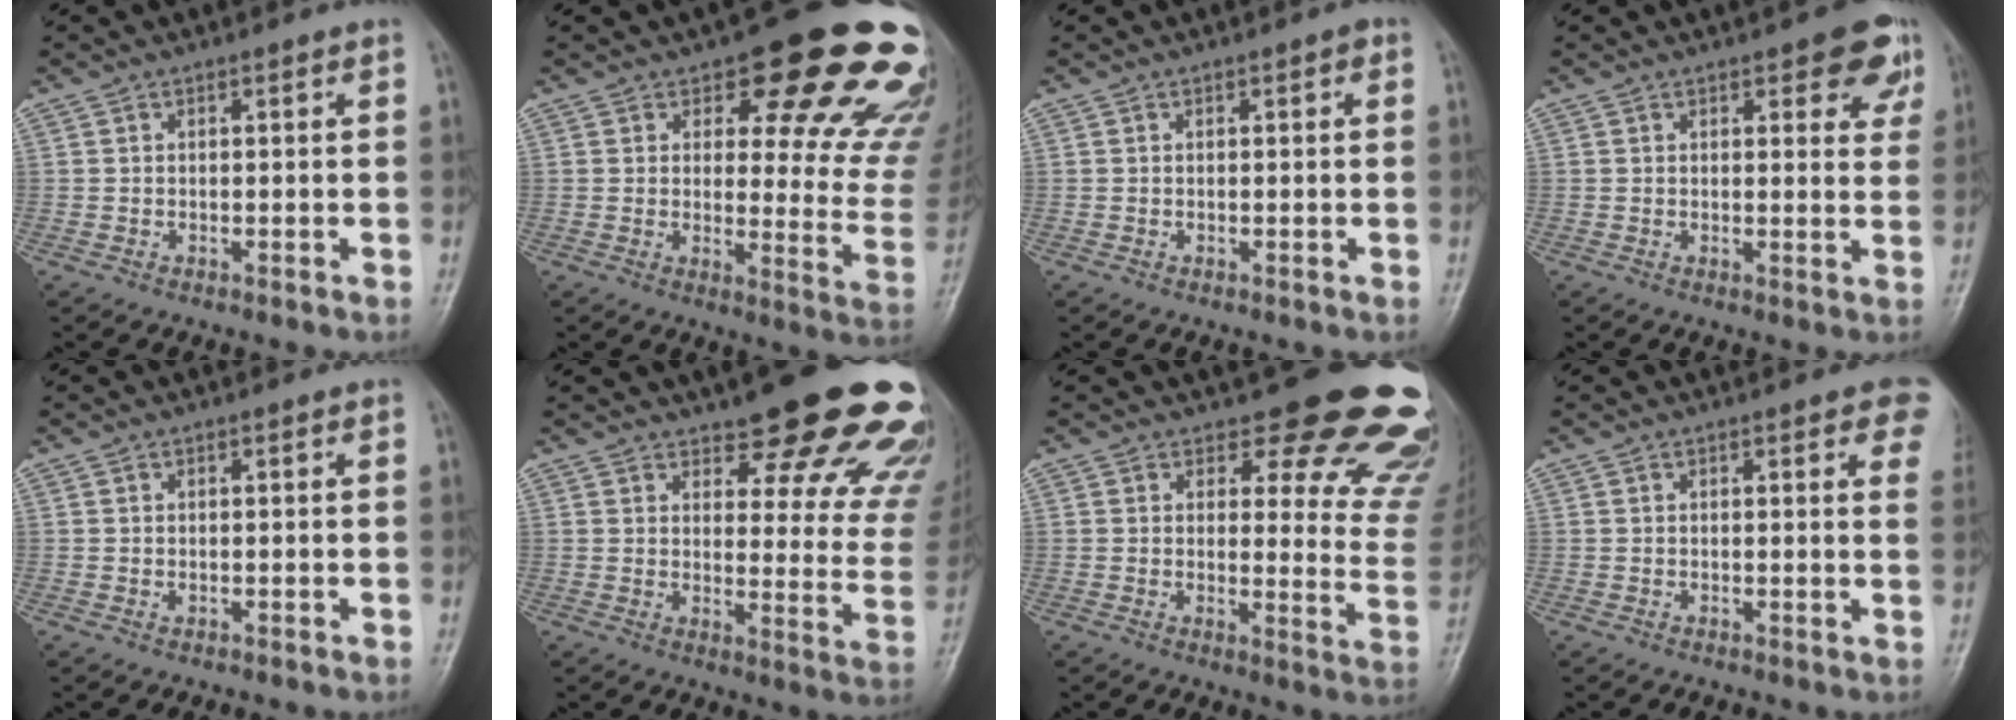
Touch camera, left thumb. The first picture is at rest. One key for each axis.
{"total": 21.6, "fx": 14.5, "fy": 8.2, "fz": 13.7, "tx": -0.114, "ty": -0.080, "tz": 0.167}
{"total": 0.9, "fx": 0.4, "fy": 0.4, "fz": 0.7, "tx": -0.006, "ty": 0.002, "tz": 0.001}
{"total": 7.4, "fx": 4.2, "fy": 3.1, "fz": 5.2, "tx": -0.024, "ty": -0.014, "tz": 0.044}
{"total": 0.7, "fx": 0.3, "fy": 0.4, "fz": 0.5, "tx": -0.004, "ty": 0.000, "tz": 0.003}
{"total": 21.9, "fx": 16.6, "fy": 6.6, "fz": 12.6, "tx": -0.105, "ty": -0.094, "tz": 0.195}
{"total": 18.1, "fx": 15.5, "fy": 6.2, "fz": 7.1, "tx": -0.021, "ty": -0.125, "tz": 0.157}
{"total": 7.1, "fx": 4.2, "fy": 2.2, "fz": 5.3, "tx": -0.035, "ty": -0.007, "tz": 0.039}